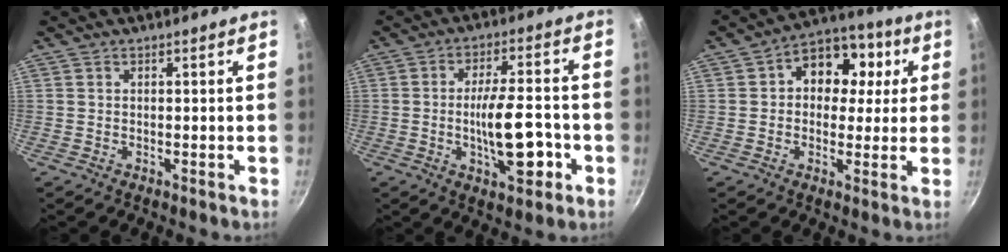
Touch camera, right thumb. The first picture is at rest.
{"total": 12.4, "force": [-3.2, 4.6, 11.1], "torque": [-0.161, 0.020, -0.047]}
{"total": 12.3, "force": [2.6, 9.6, 7.2], "torque": [-0.060, 0.015, 0.018]}